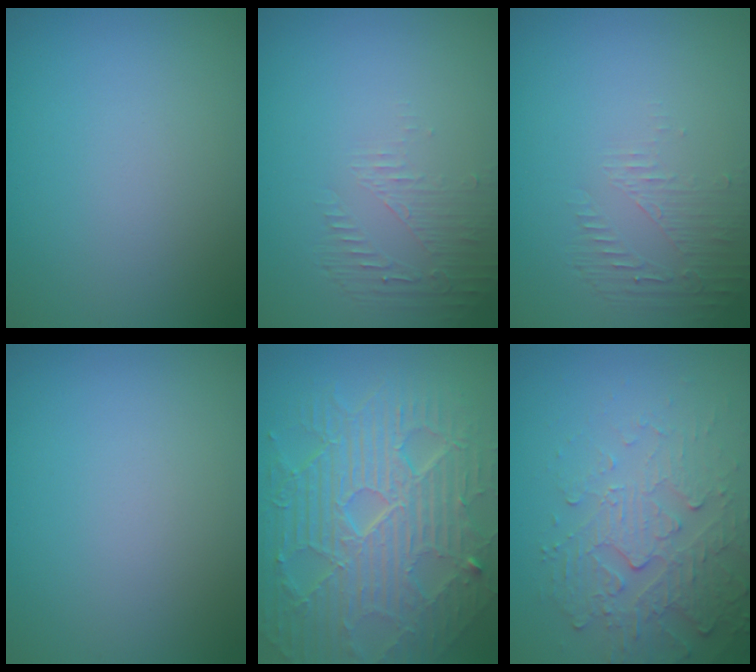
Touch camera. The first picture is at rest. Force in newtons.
{"total": 1.6, "press": 0.4, "slide": 1.6}
{"total": 1.6, "press": 0.4, "slide": 1.6}
{"total": 0.0}
{"total": 10.2, "press": 6.6, "slide": 7.7}
{"total": 4.2, "press": 3.6, "slide": 2.1}